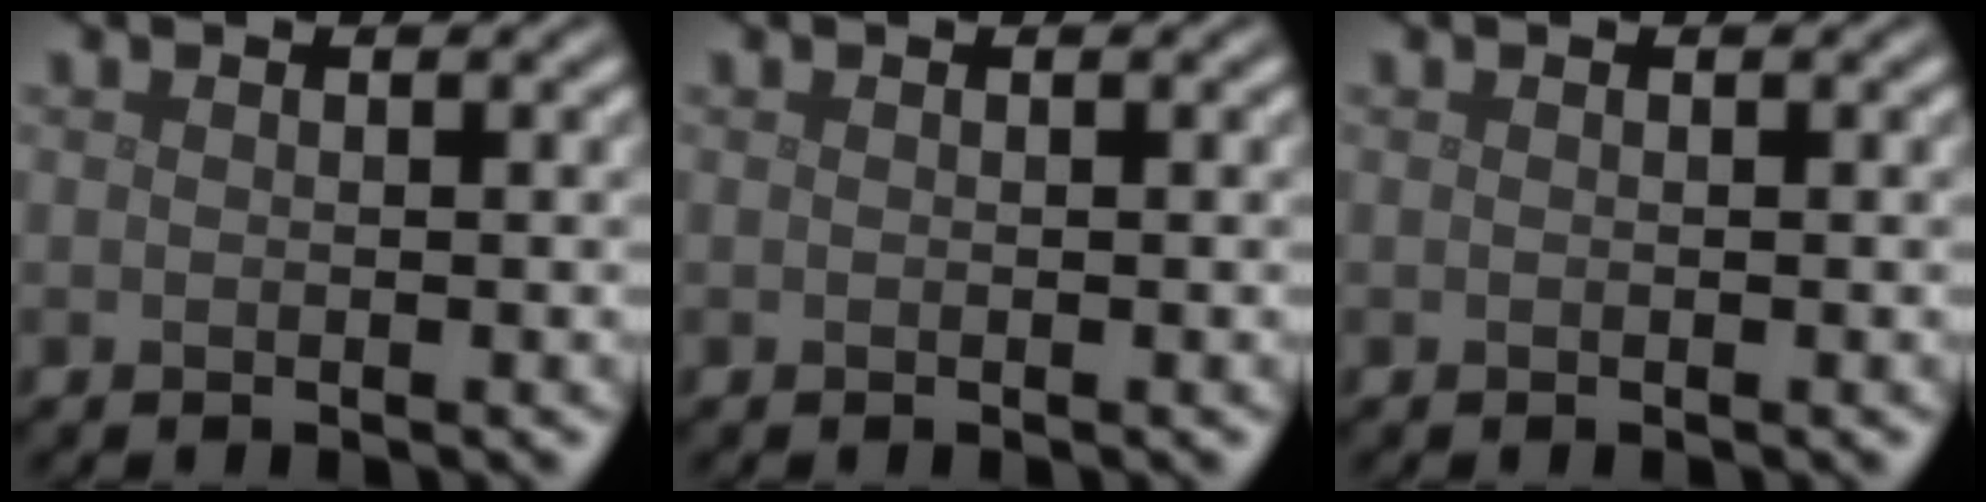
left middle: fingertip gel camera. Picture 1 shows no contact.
{"total": 0.0}
{"total": 0.0}